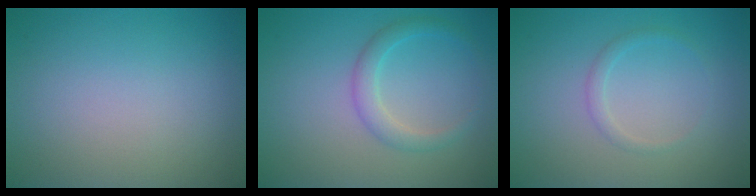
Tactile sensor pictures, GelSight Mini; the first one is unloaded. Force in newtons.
{"total": 2.2, "press": 2.2, "slide": 0.1}
{"total": 1.0, "press": 1.0, "slide": 0.1}